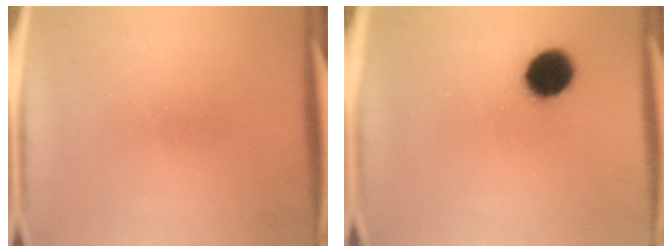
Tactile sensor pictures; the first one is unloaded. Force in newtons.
{"total": 9.5}